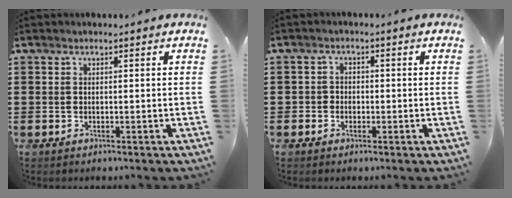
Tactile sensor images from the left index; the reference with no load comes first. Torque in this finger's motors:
{"motor_torque": [-0.02, 0.03, -0.03, -0.01]}